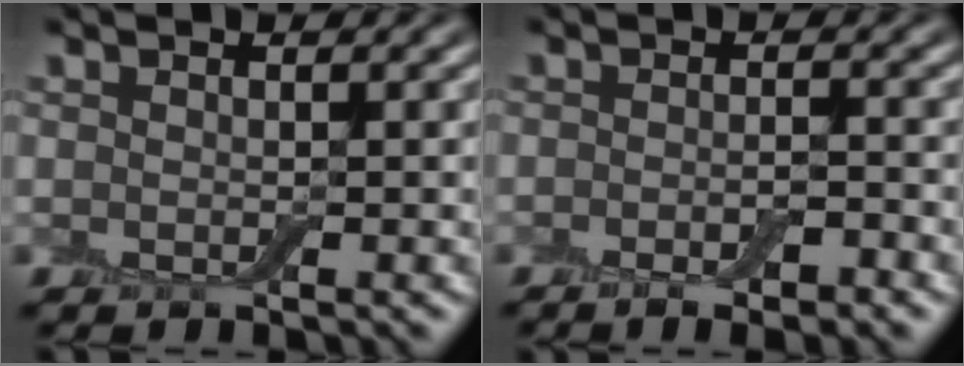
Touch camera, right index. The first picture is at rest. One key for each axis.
{"total": 3.1, "fx": -1.8, "fy": 0.7, "fz": 2.4, "tx": -0.037, "ty": -0.001, "tz": -0.028}